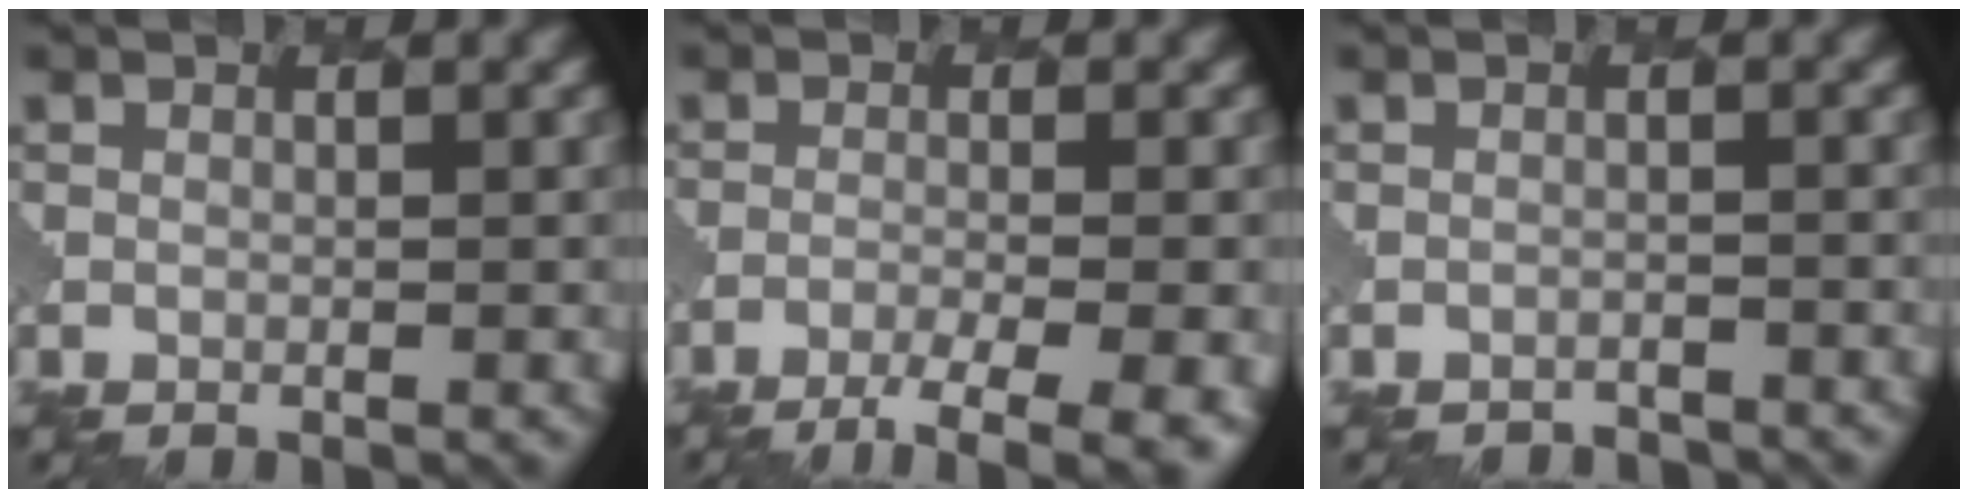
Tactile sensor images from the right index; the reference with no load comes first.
{"total": 8.1, "force": [-5.7, 2.2, 5.2], "torque": [-0.072, -0.015, -0.072]}
{"total": 2.7, "force": [-2.7, 0.4, -0.2], "torque": [0.004, 0.001, -0.037]}